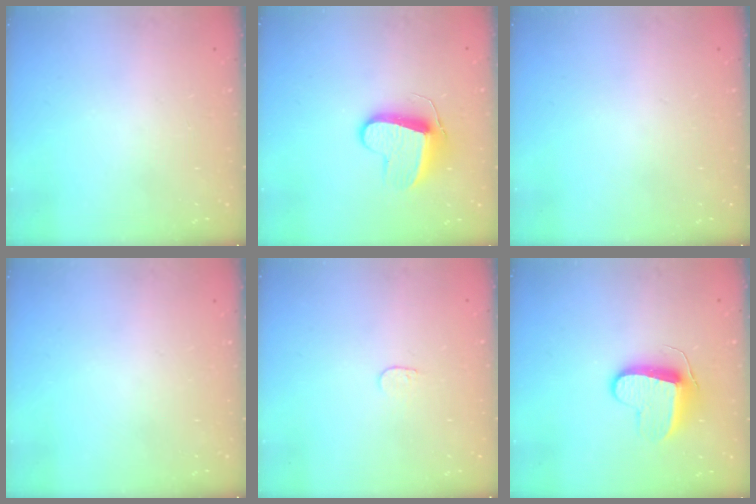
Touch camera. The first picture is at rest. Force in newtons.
{"total": 9.9, "press": 9.9, "slide": 0.6}
{"total": 0.0}
{"total": 0.0}
{"total": 3.4, "press": 3.3, "slide": 0.3}
{"total": 10.2, "press": 10.2, "slide": 0.3}